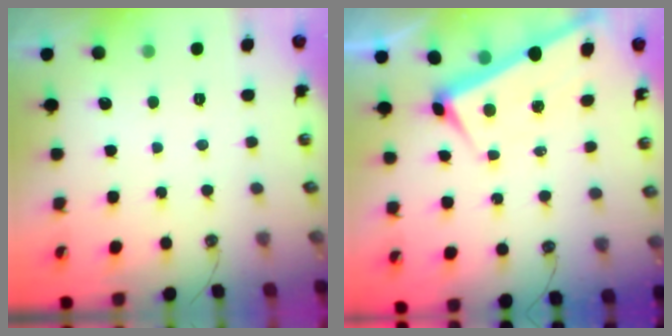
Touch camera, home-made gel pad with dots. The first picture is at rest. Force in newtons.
{"total": 2.8, "press": 2.7, "slide": 0.6}